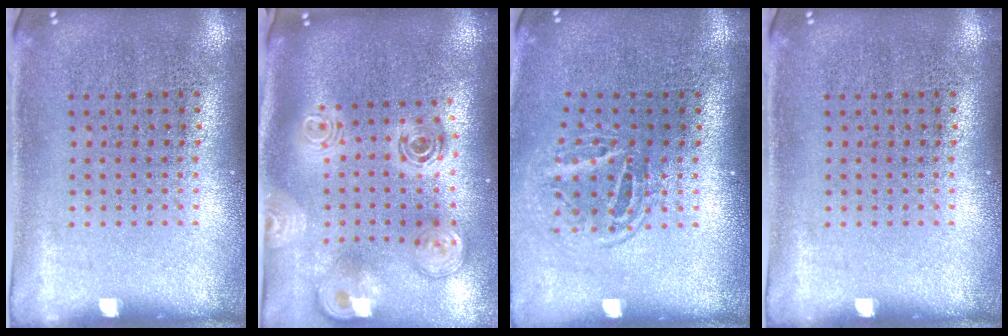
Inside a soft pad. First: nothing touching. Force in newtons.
{"total": 2.8, "press": 2.0, "slide": 2.0}
{"total": 1.7, "press": 1.1, "slide": 1.3}
{"total": 0.0}